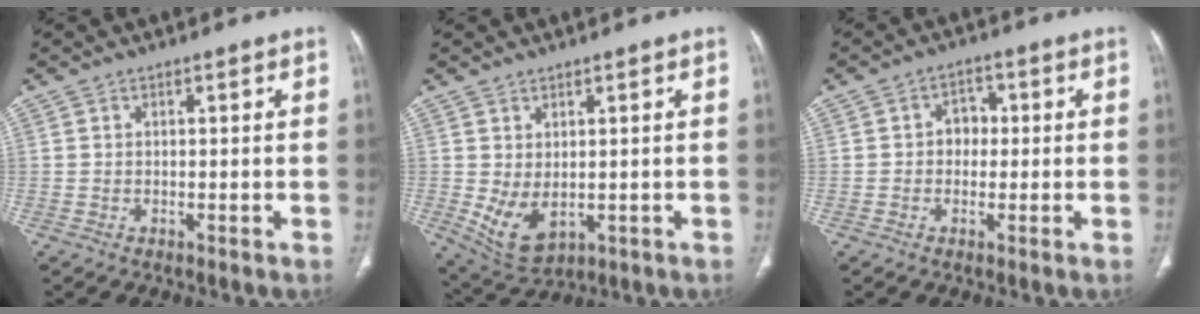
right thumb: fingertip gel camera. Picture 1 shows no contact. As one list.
[{"total": 6.7, "force": [-0.4, 4.0, 5.4], "torque": [-0.093, -0.006, 0.018]}, {"total": 3.8, "force": [0.0, 3.2, 2.2], "torque": [-0.008, 0.011, -0.008]}]